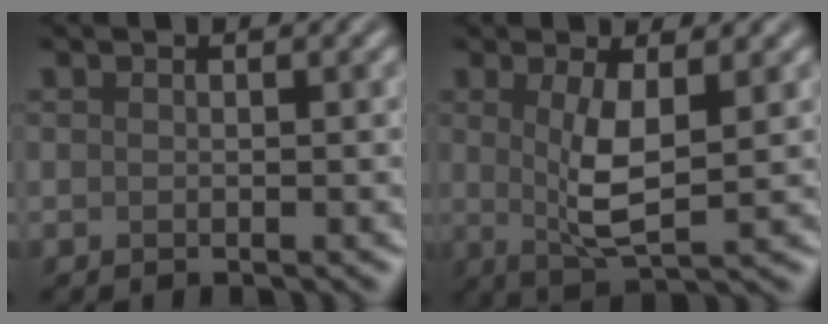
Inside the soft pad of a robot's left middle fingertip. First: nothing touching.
{"total": 4.3, "force": [0.4, 1.1, 4.2], "torque": [-0.086, -0.009, 0.016]}